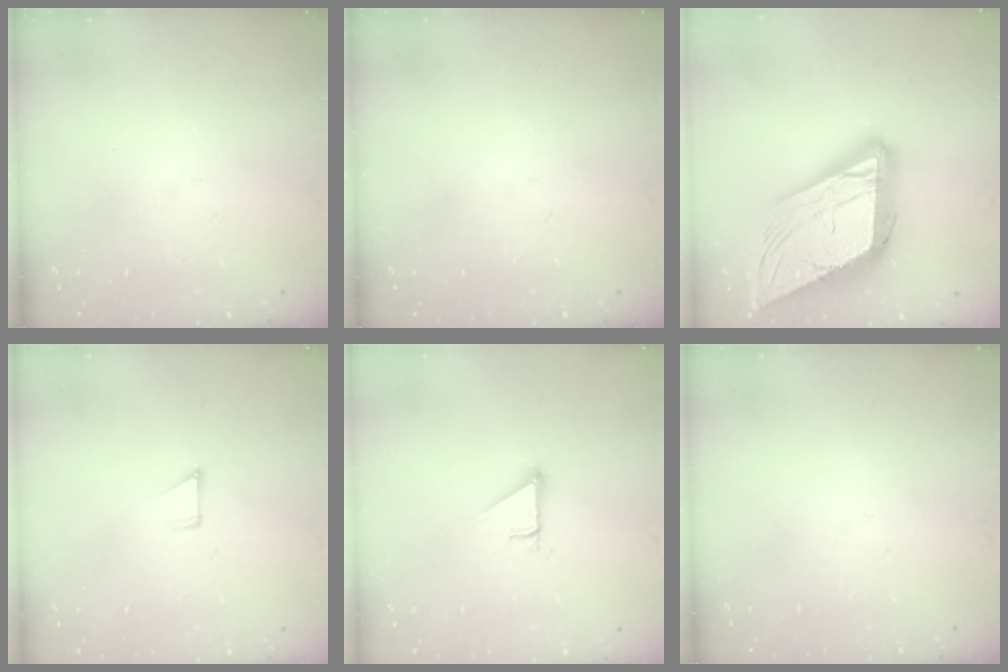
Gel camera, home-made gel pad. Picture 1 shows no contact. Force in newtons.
{"total": 0.0}
{"total": 27.2, "press": 26.9, "slide": 4.5}
{"total": 4.8, "press": 4.8, "slide": 0.2}
{"total": 2.8, "press": 2.8, "slide": 0.0}
{"total": 0.0}